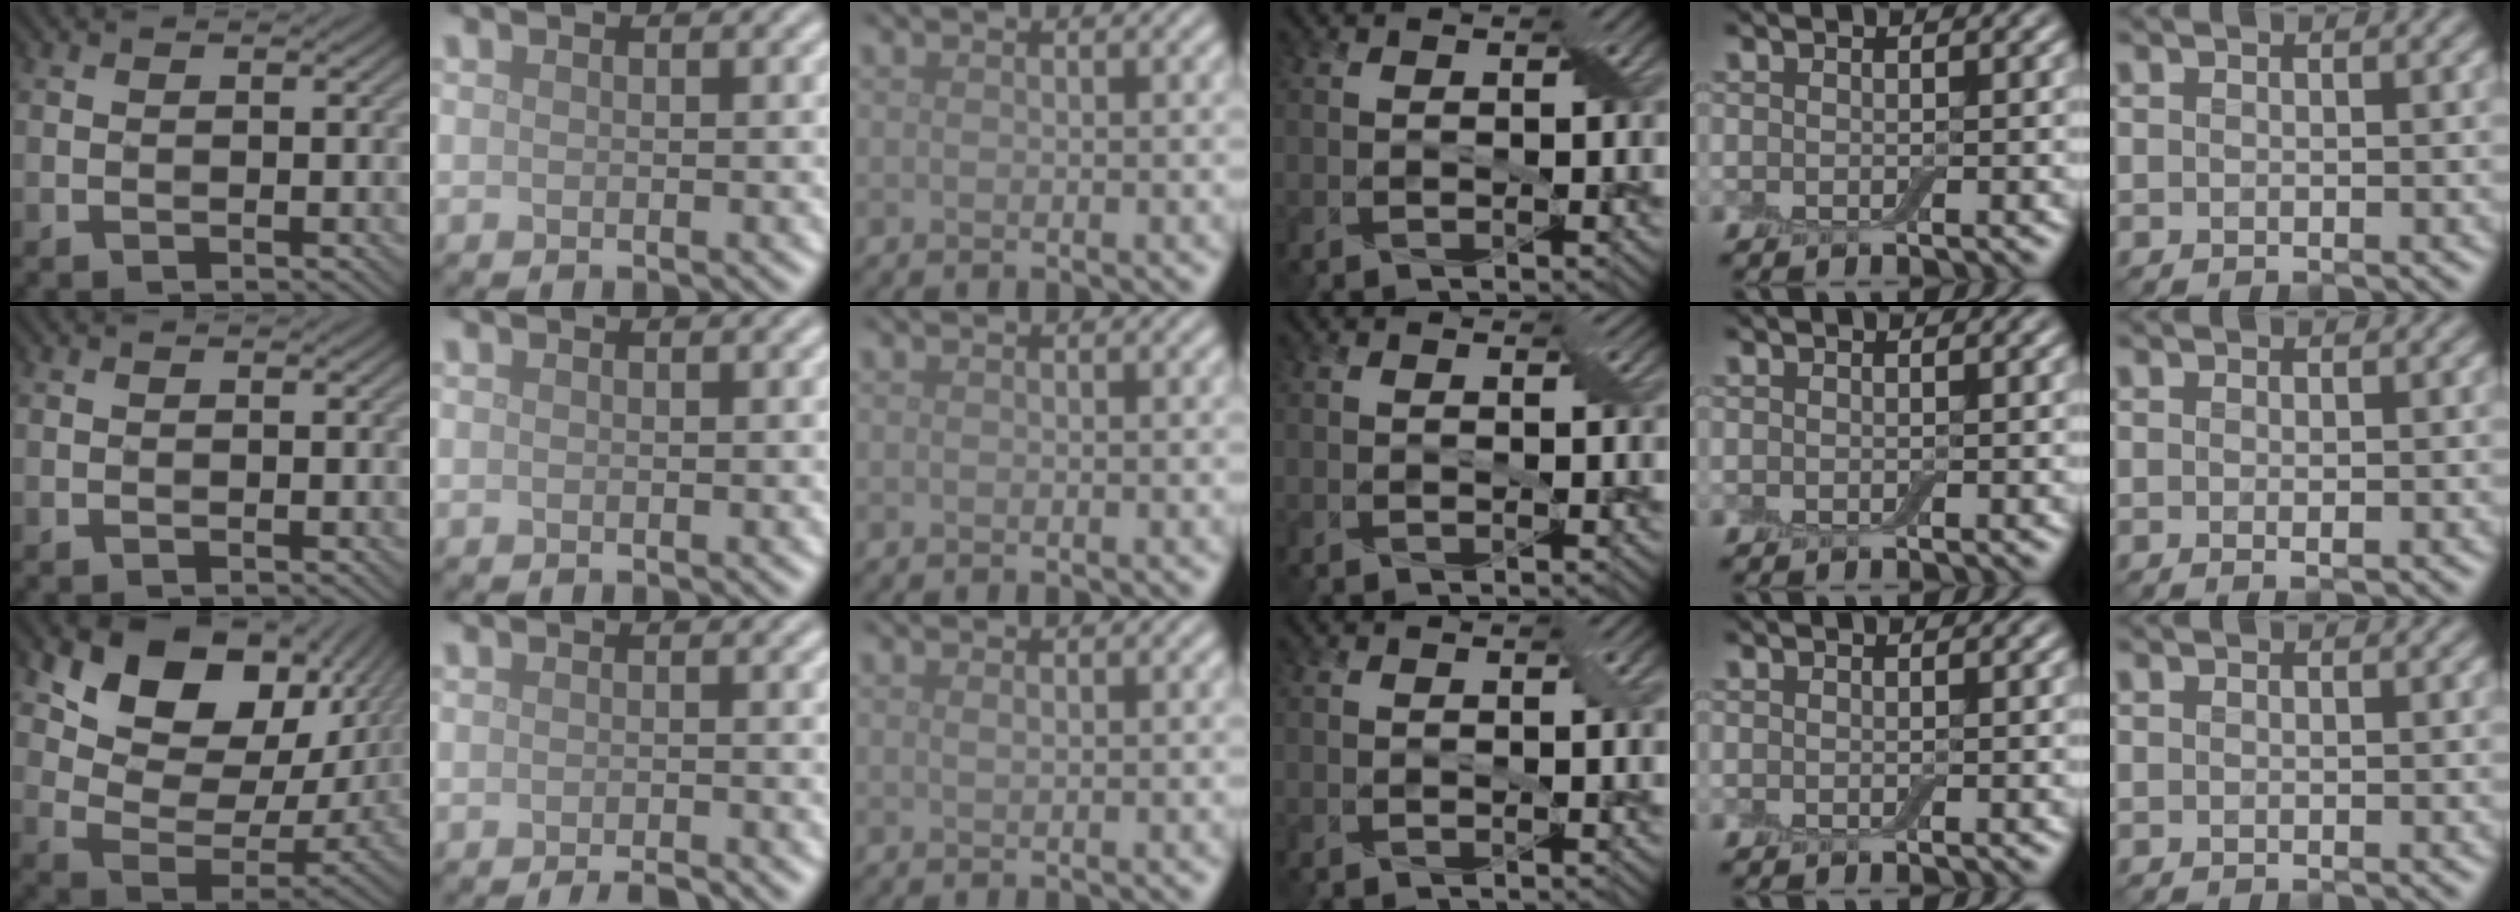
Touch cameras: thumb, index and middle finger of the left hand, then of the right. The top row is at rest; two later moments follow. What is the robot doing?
{"motion": "peel", "object": "adhesive wrap"}